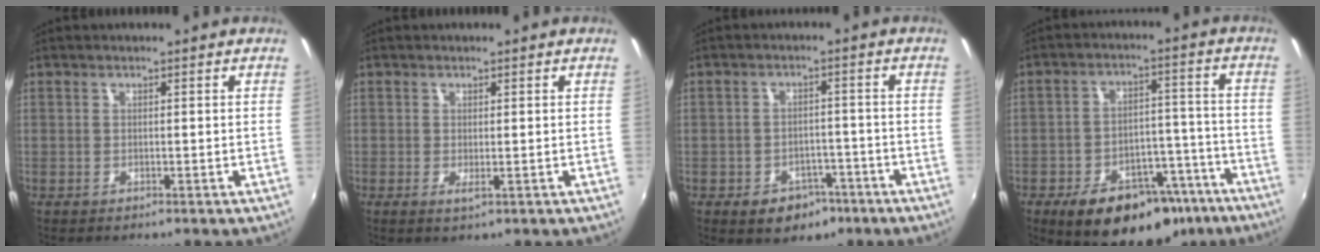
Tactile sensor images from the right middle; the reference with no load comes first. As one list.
[{"total": 1.3, "force": [-0.2, 0.2, 1.3], "torque": [-0.024, -0.006, -0.003]}, {"total": 6.6, "force": [-3.8, 4.9, 2.4], "torque": [-0.055, 0.012, -0.037]}, {"total": 18.7, "force": [-12.2, 10.3, 9.8], "torque": [-0.167, 0.020, -0.152]}]